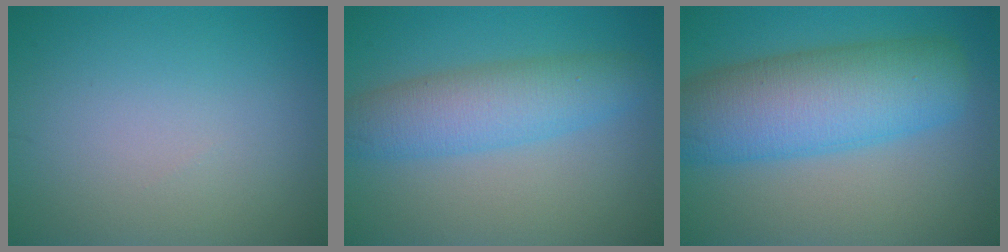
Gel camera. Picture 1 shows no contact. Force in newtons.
{"total": 5.4, "press": 5.4, "slide": 0.1}
{"total": 9.7, "press": 9.7, "slide": 0.2}